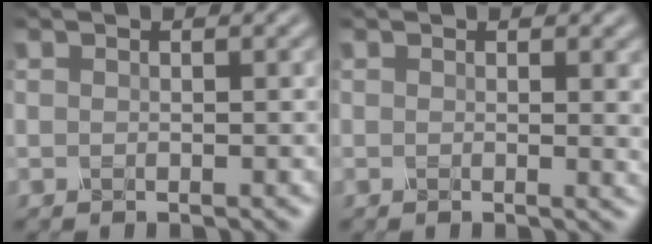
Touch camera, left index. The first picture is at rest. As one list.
[{"total": 1.9, "force": [0.5, 0.7, 1.7], "torque": [-0.010, 0.005, 0.009]}]